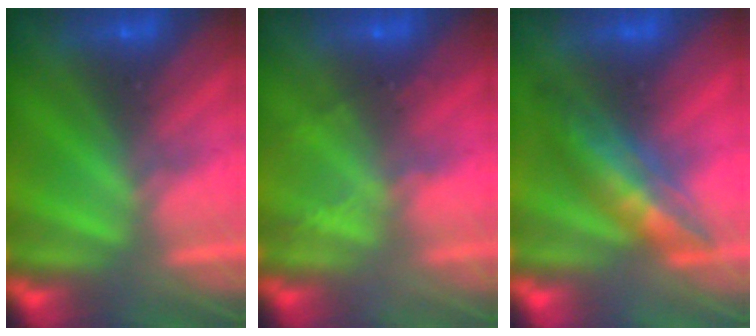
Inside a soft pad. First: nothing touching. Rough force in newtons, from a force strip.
{"total": 2.2}
{"total": 2.9}